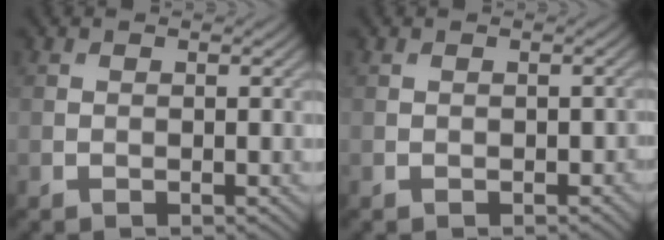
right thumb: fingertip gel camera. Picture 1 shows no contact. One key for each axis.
{"total": 0.8, "fx": -0.3, "fy": 0.5, "fz": 0.5, "tx": -0.002, "ty": -0.004, "tz": 0.000}